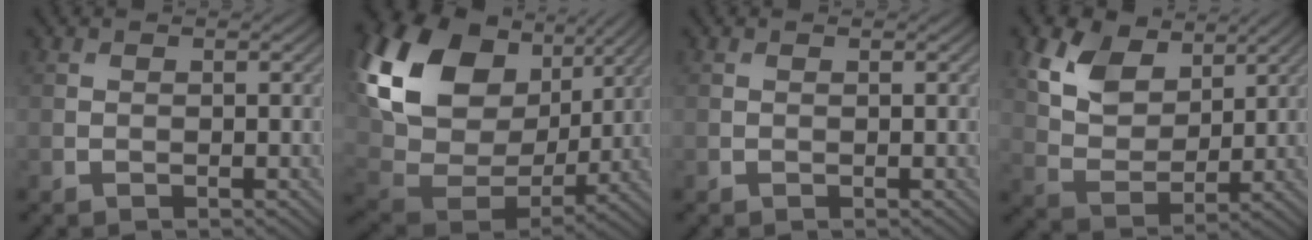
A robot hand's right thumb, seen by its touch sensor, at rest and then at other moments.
{"total": 19.0, "force": [7.2, 13.1, 11.8], "torque": [-0.295, 0.018, 0.148]}
{"total": 0.0}
{"total": 8.7, "force": [4.7, 5.4, 5.0], "torque": [-0.121, -0.002, 0.081]}